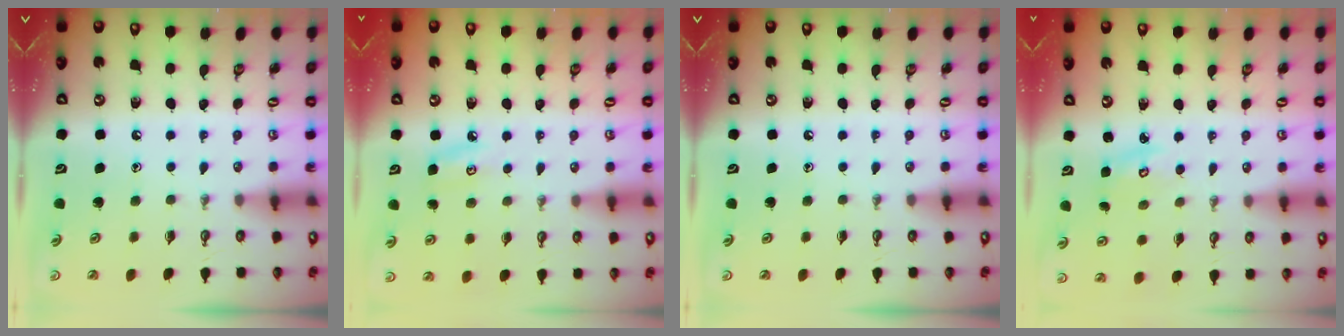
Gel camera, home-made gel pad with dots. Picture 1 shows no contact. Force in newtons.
{"total": 5.4, "press": 5.4, "slide": 0.5}
{"total": 0.0}
{"total": 3.5, "press": 3.5, "slide": 0.4}